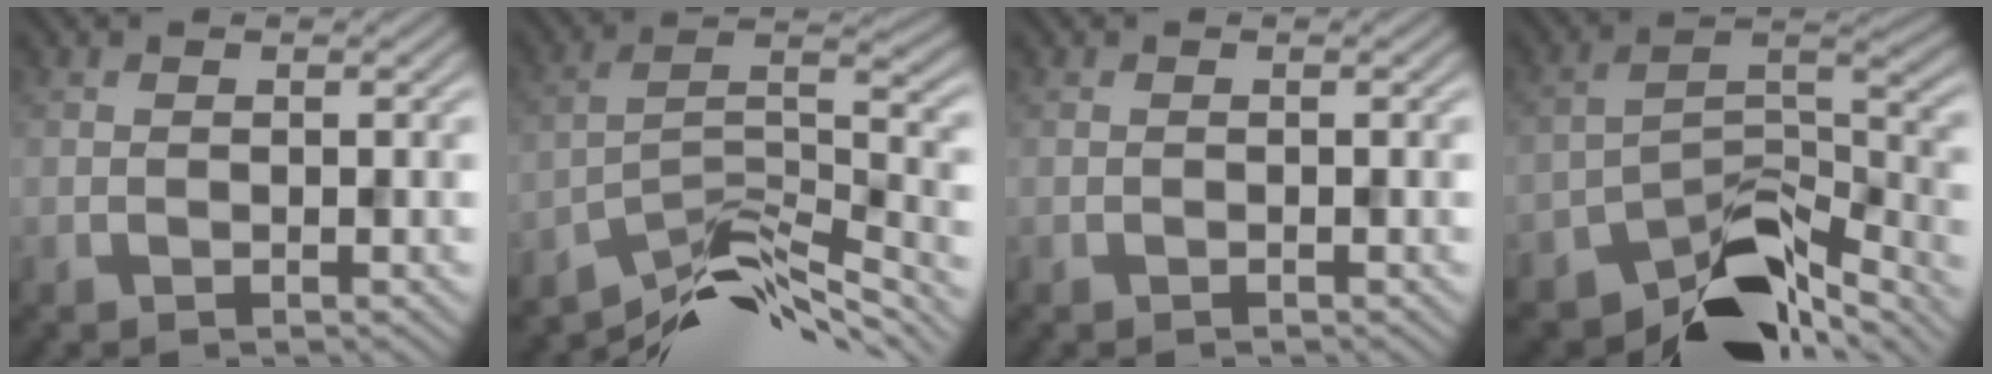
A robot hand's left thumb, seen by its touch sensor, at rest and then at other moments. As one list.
[{"total": 11.2, "force": [-9.0, 2.8, 6.2], "torque": [-0.108, 0.002, -0.162]}, {"total": 0.0}, {"total": 11.5, "force": [-8.6, 4.9, 5.9], "torque": [-0.086, -0.003, -0.153]}]